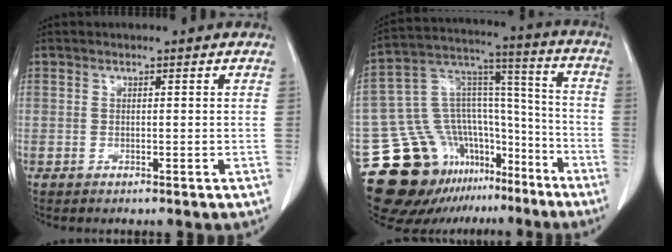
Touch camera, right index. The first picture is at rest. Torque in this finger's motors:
{"motor_torque": [-0.15, 0.05, -0.11, -0.06]}